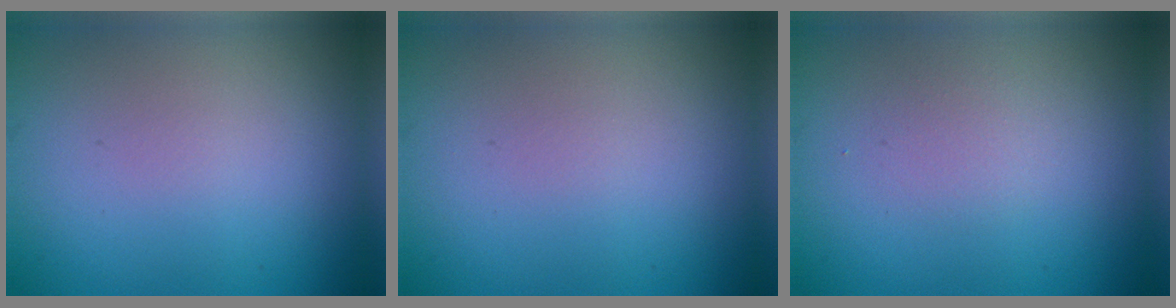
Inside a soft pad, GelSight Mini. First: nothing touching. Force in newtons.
{"total": 0.0}
{"total": 1.2, "press": 1.2, "slide": 0.1}